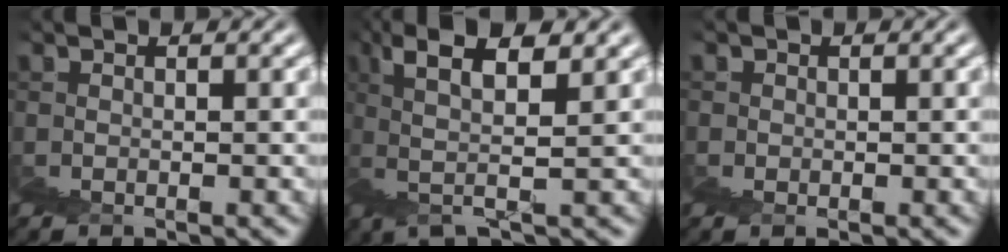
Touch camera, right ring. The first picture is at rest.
{"total": 5.8, "force": [4.8, -2.6, 1.9], "torque": [-0.028, 0.045, 0.062]}
{"total": 1.4, "force": [0.8, 0.7, -0.9], "torque": [0.030, 0.006, 0.009]}